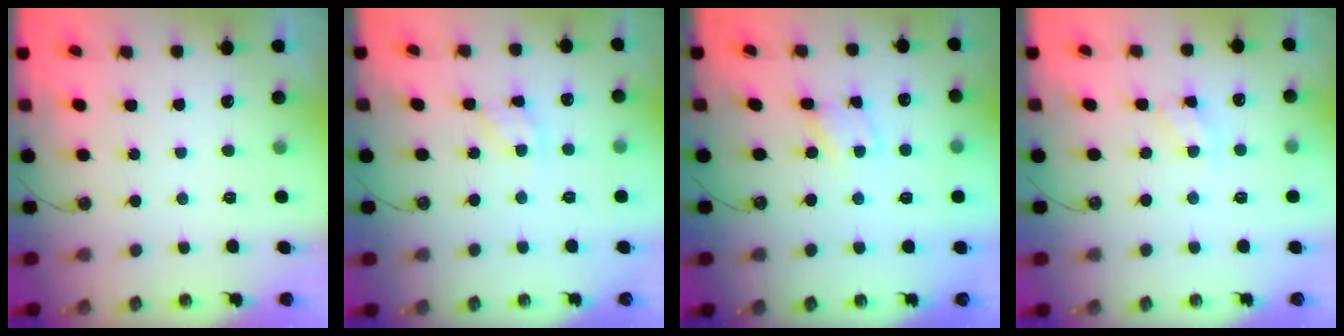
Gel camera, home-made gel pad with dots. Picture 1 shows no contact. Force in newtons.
{"total": 7.1, "press": 7.1, "slide": 0.1}
{"total": 1.5, "press": 1.5, "slide": 0.1}
{"total": 4.0, "press": 4.0, "slide": 0.2}